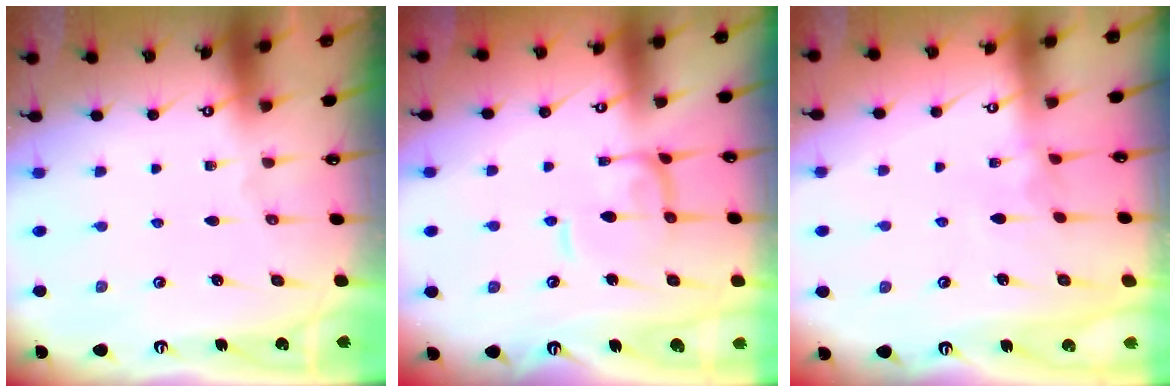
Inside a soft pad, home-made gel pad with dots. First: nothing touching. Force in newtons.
{"total": 1.7, "press": 1.7, "slide": 0.4}
{"total": 3.4, "press": 3.3, "slide": 0.3}